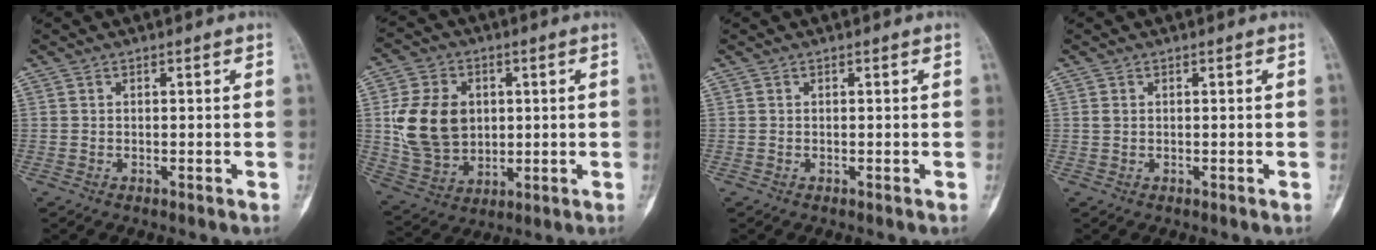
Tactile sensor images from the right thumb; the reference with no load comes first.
{"total": 14.6, "force": [1.8, 11.4, 9.1], "torque": [-0.140, -0.004, 0.047]}
{"total": 0.0}
{"total": 0.7, "force": [0.2, 0.5, 0.4], "torque": [-0.003, 0.001, 0.004]}